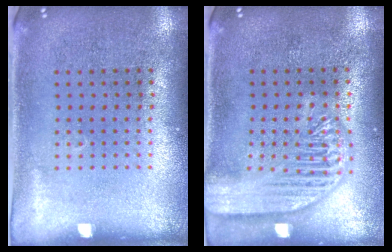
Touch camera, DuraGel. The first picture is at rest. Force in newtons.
{"total": 3.5, "press": 3.5, "slide": 0.3}